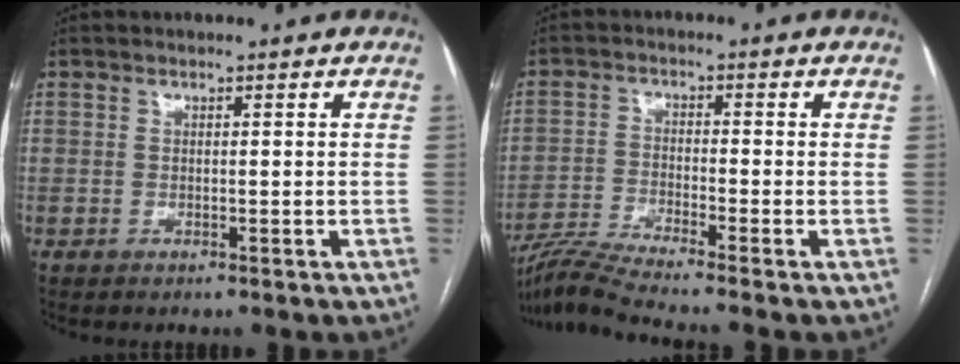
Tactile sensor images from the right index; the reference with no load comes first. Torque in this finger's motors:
{"motor_torque": [-0.01, -0.43, -0.08, 0.00]}